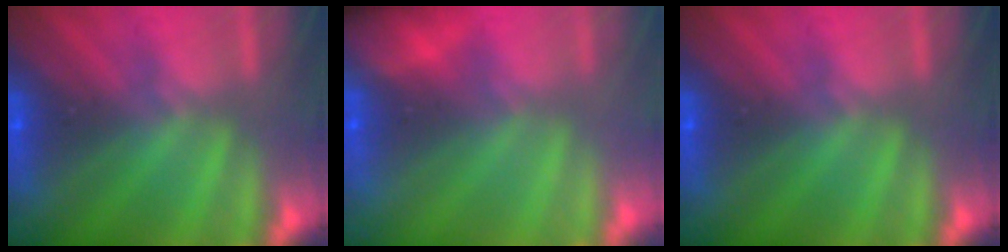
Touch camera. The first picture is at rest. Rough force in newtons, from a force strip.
{"total": 8.7}
{"total": 0.0}